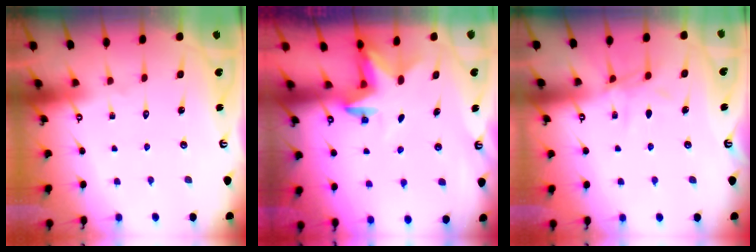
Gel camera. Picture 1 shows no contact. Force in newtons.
{"total": 2.5, "press": 2.5, "slide": 0.4}
{"total": 7.0, "press": 6.9, "slide": 0.6}